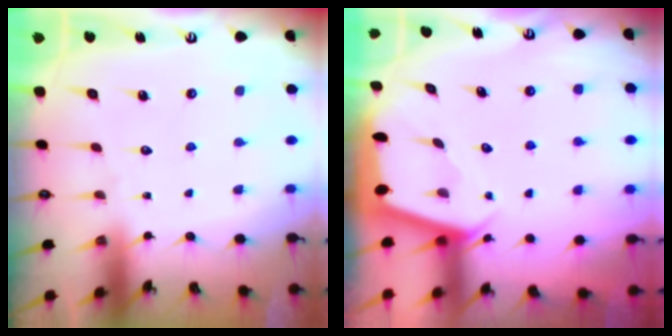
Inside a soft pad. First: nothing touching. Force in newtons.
{"total": 2.7, "press": 2.7, "slide": 0.2}